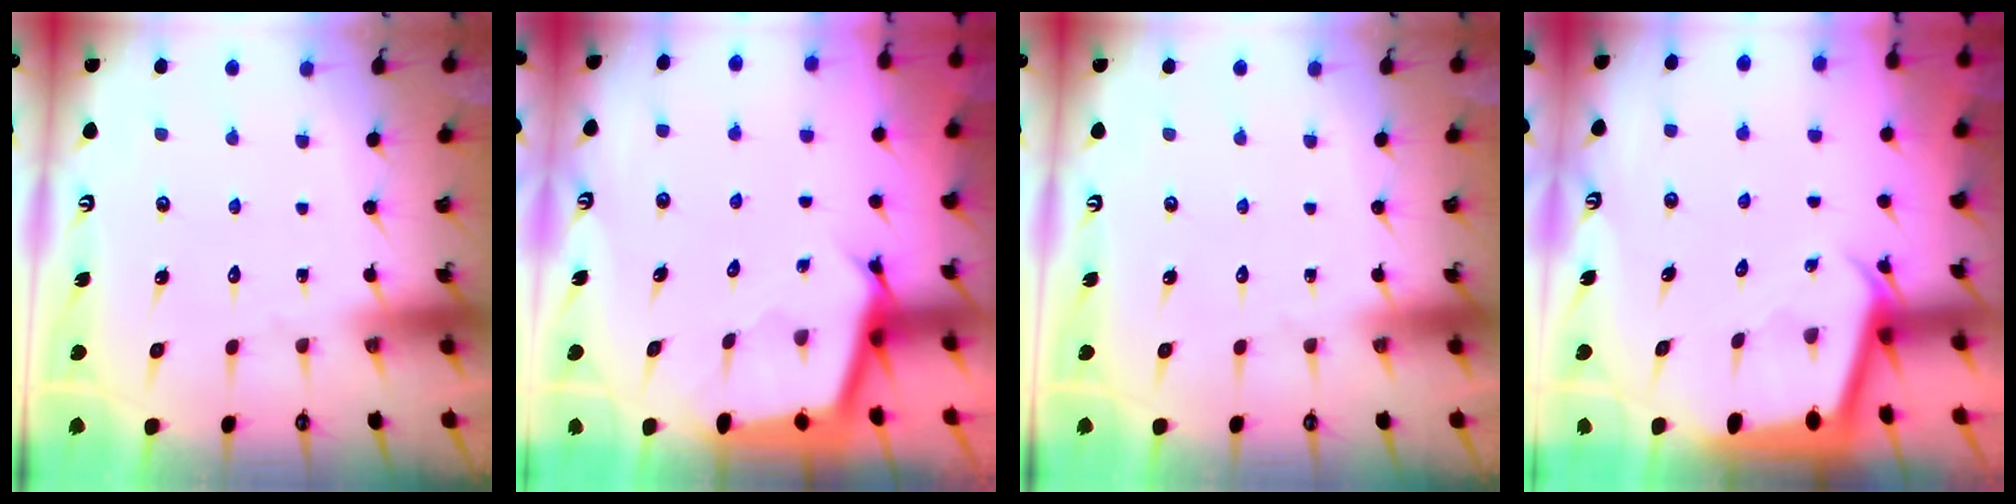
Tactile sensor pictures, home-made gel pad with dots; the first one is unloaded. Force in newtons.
{"total": 2.6, "press": 2.6, "slide": 0.1}
{"total": 0.0}
{"total": 2.3, "press": 2.3, "slide": 0.1}